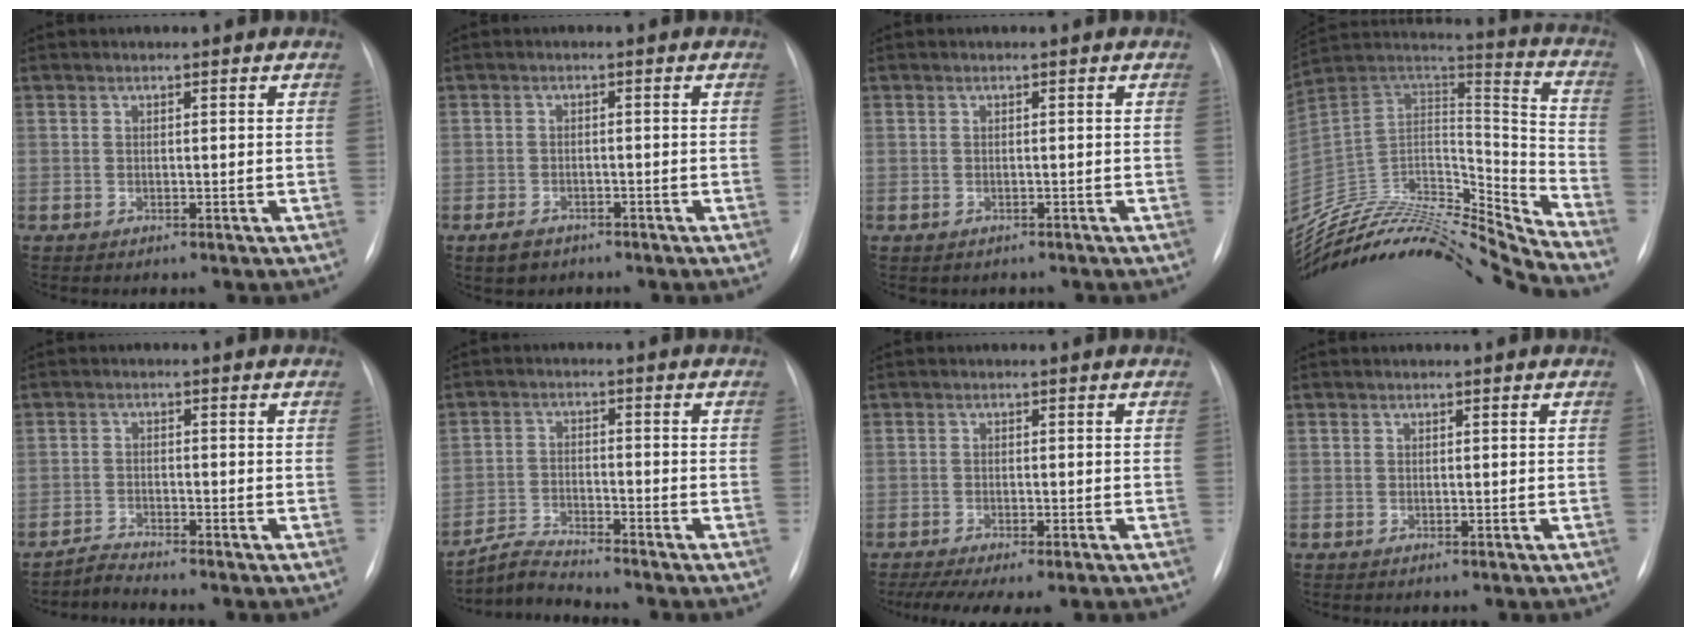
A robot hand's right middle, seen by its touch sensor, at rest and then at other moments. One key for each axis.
{"total": 3.1, "fx": -2.2, "fy": 1.9, "fz": 1.1, "tx": -0.026, "ty": 0.000, "tz": -0.030}
{"total": 1.1, "fx": -0.8, "fy": 0.7, "fz": 0.1, "tx": -0.008, "ty": 0.000, "tz": -0.007}
{"total": 28.7, "fx": -27.4, "fy": 1.9, "fz": 8.3, "tx": -0.159, "ty": 0.013, "tz": -0.443}
{"total": 2.2, "fx": -2.1, "fy": -0.6, "fz": -0.4, "tx": 0.004, "ty": -0.016, "tz": -0.043}
{"total": 4.5, "fx": -4.4, "fy": -0.9, "fz": -0.3, "tx": -0.003, "ty": -0.017, "tz": -0.084}
{"total": 8.4, "fx": -6.2, "fy": 2.0, "fz": 5.3, "tx": -0.081, "ty": -0.010, "tz": -0.091}
{"total": 0.0}